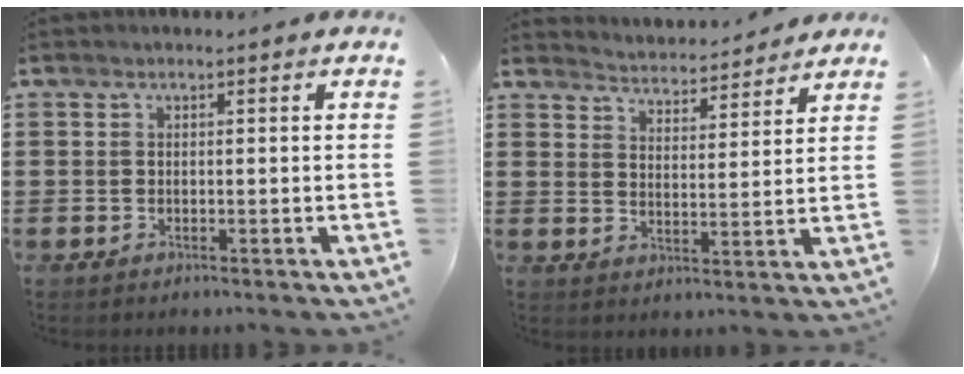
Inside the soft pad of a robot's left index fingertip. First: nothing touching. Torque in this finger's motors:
{"motor_torque": [1.10, -1.04, 0.09, 0.03]}